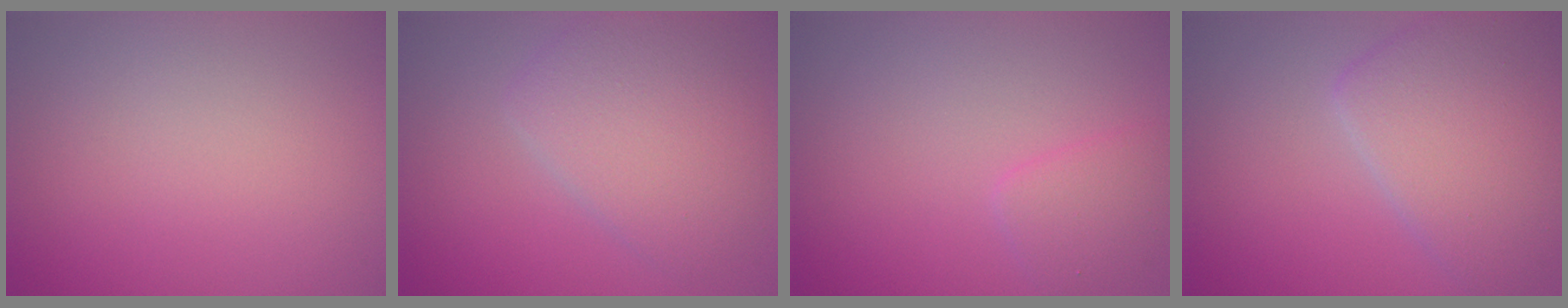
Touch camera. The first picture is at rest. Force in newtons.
{"total": 5.0, "press": 5.0, "slide": 0.2}
{"total": 1.7, "press": 1.7, "slide": 0.0}
{"total": 5.8, "press": 5.8, "slide": 0.4}